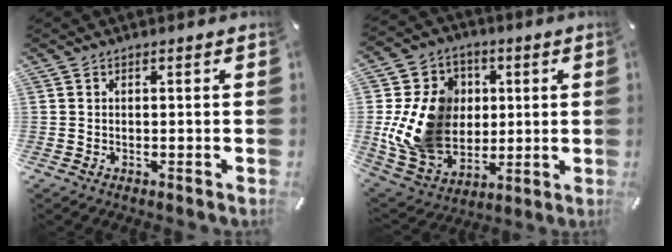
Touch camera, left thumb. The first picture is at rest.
{"total": 17.8, "force": [0.5, 15.2, 9.1], "torque": [-0.205, 0.008, 0.016]}